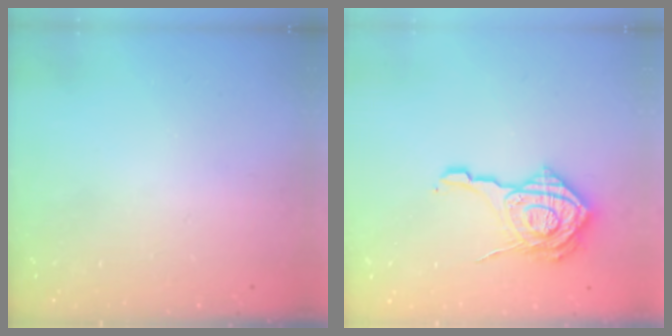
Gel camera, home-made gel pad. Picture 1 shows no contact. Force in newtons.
{"total": 17.6, "press": 17.6, "slide": 1.2}